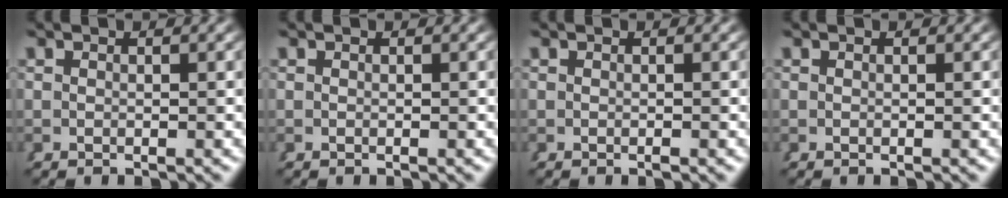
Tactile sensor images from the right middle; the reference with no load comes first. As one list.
[{"total": 0.0}, {"total": 0.0}, {"total": 0.0}]